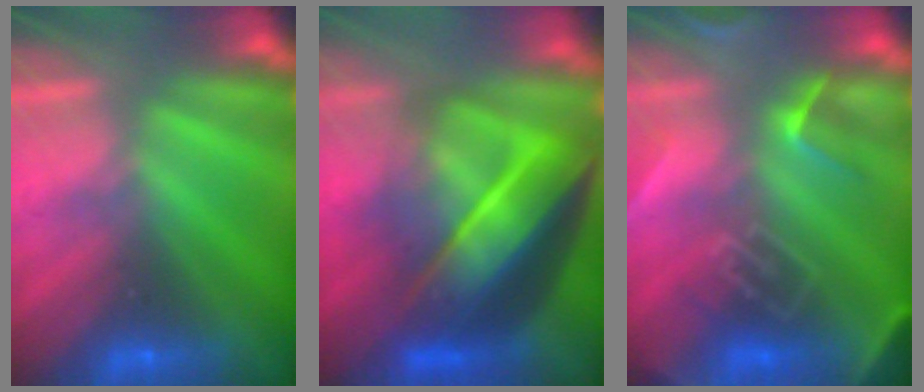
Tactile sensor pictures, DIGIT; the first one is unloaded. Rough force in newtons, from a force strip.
{"total": 5.8}
{"total": 8.3}